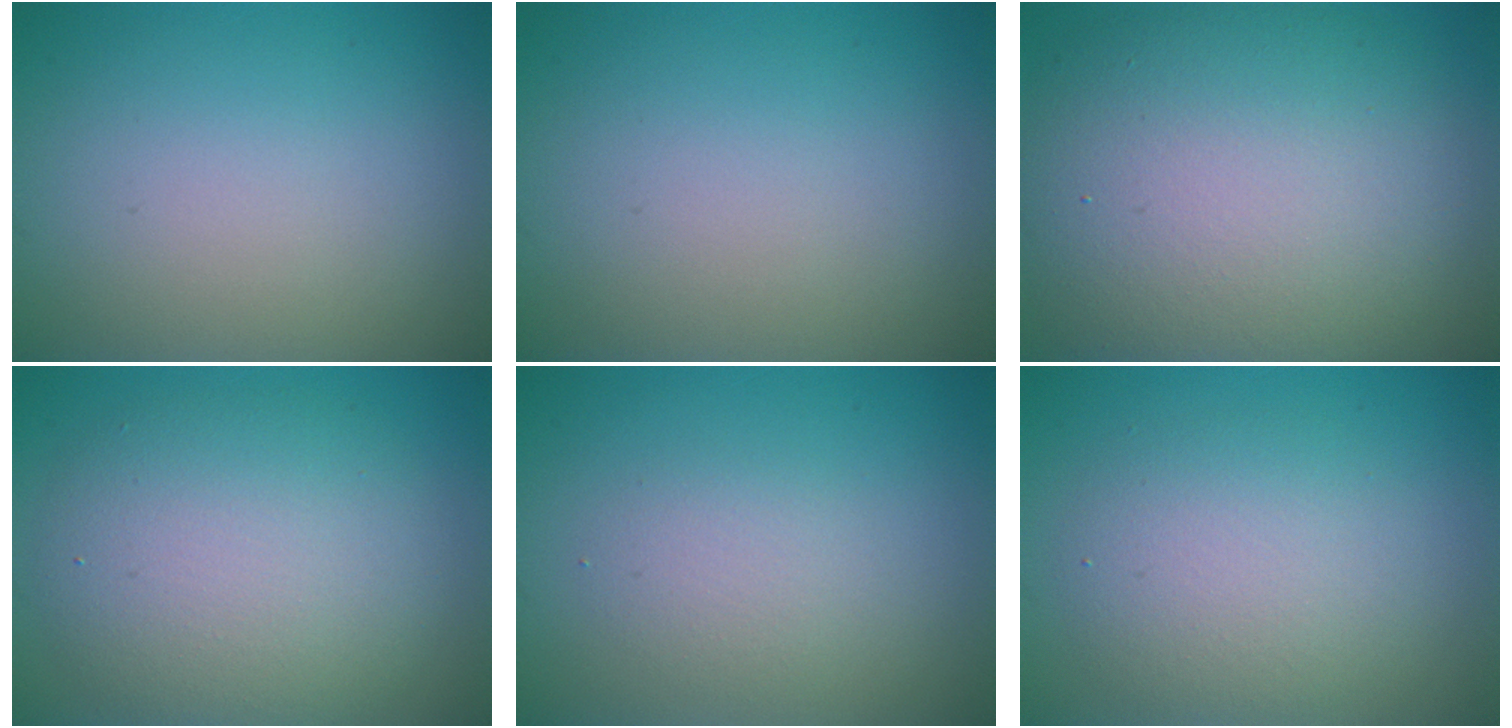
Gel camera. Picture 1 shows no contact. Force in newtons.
{"total": 0.0}
{"total": 12.9, "press": 12.9, "slide": 0.5}
{"total": 7.1, "press": 7.0, "slide": 0.7}
{"total": 1.9, "press": 1.9, "slide": 0.0}
{"total": 4.2, "press": 4.2, "slide": 0.1}